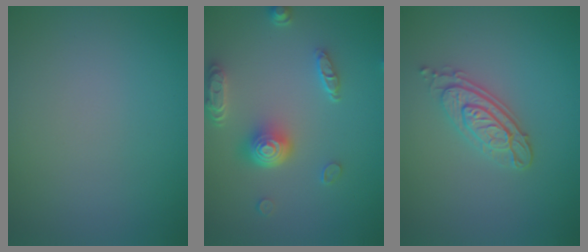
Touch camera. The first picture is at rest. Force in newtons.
{"total": 4.7, "press": 3.7, "slide": 3.0}
{"total": 3.4, "press": 2.7, "slide": 1.9}